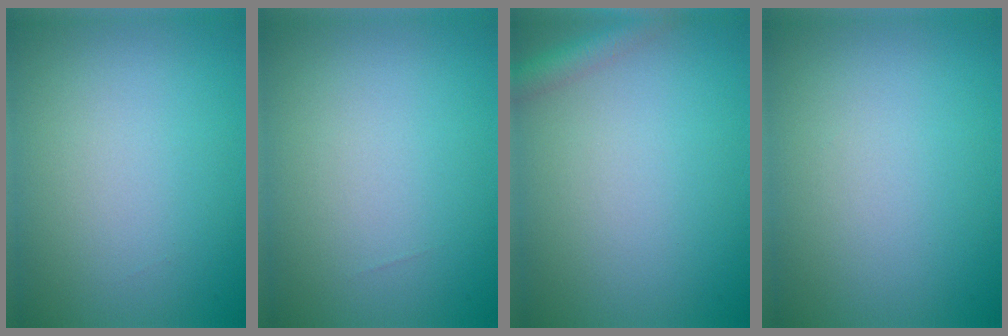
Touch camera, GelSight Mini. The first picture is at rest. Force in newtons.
{"total": 0.0}
{"total": 2.4, "press": 2.4, "slide": 0.1}
{"total": 0.0}